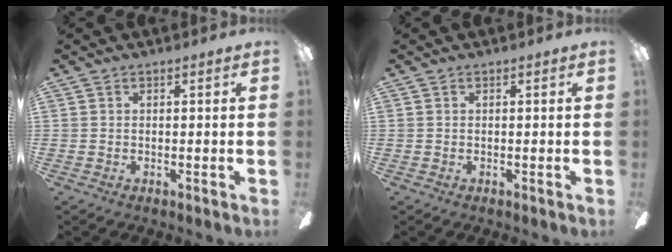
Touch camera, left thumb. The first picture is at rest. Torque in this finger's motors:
{"motor_torque": [-0.01, 0.01, -0.02, 0.02, 0.00]}